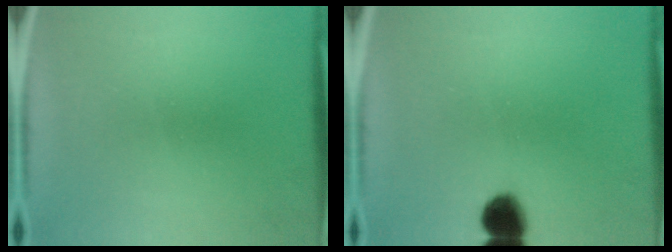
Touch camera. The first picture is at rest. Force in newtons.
{"total": 6.9}